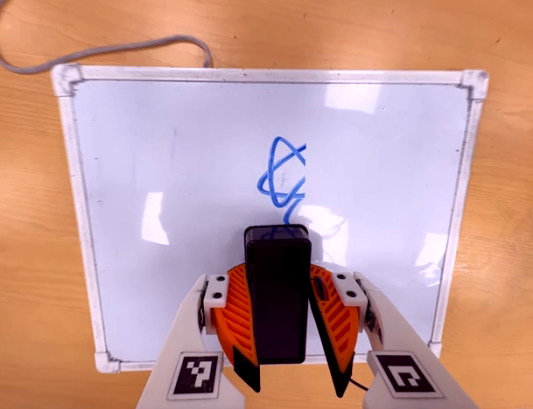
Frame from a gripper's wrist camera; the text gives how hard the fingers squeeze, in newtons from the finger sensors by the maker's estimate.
{"total": 9.1, "left": 9.1, "right": 9.2}